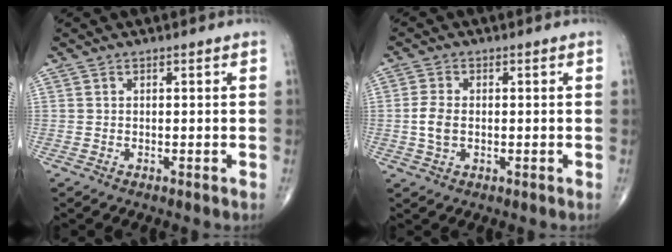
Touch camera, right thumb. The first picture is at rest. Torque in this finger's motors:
{"motor_torque": [-0.79, 0.32, 0.61, 0.21, -0.01]}